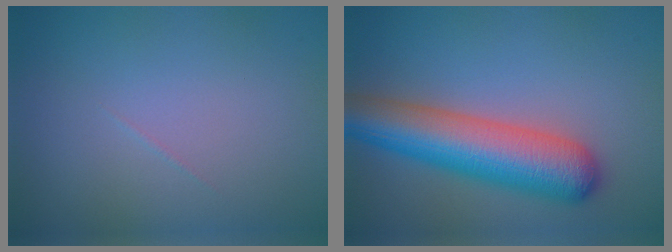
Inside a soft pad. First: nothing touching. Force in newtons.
{"total": 8.6, "press": 8.6, "slide": 0.4}